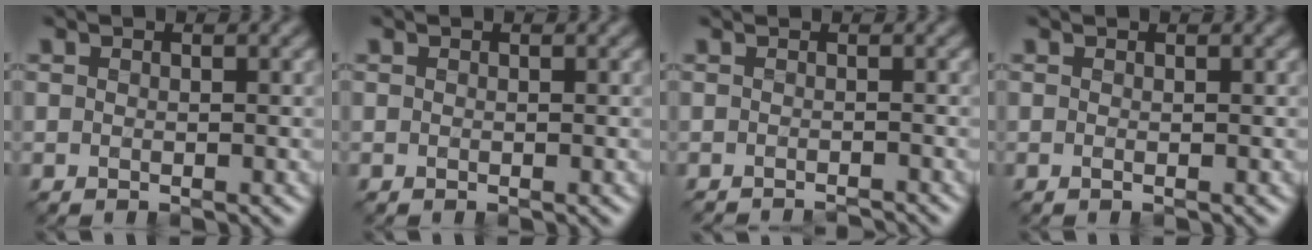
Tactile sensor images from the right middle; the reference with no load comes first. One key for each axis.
{"total": 0.0}
{"total": 1.9, "fx": -1.6, "fy": 0.3, "fz": 0.9, "tx": 0.006, "ty": -0.008, "tz": -0.024}
{"total": 0.7, "fx": 0.0, "fy": 0.3, "fz": 0.7, "tx": -0.008, "ty": -0.003, "tz": -0.004}